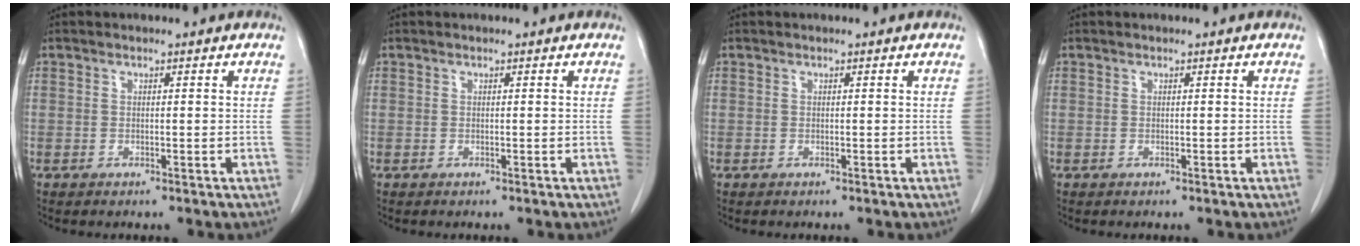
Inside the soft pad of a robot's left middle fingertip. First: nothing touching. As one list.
[{"total": 0.0}, {"total": 0.0}, {"total": 0.0}]